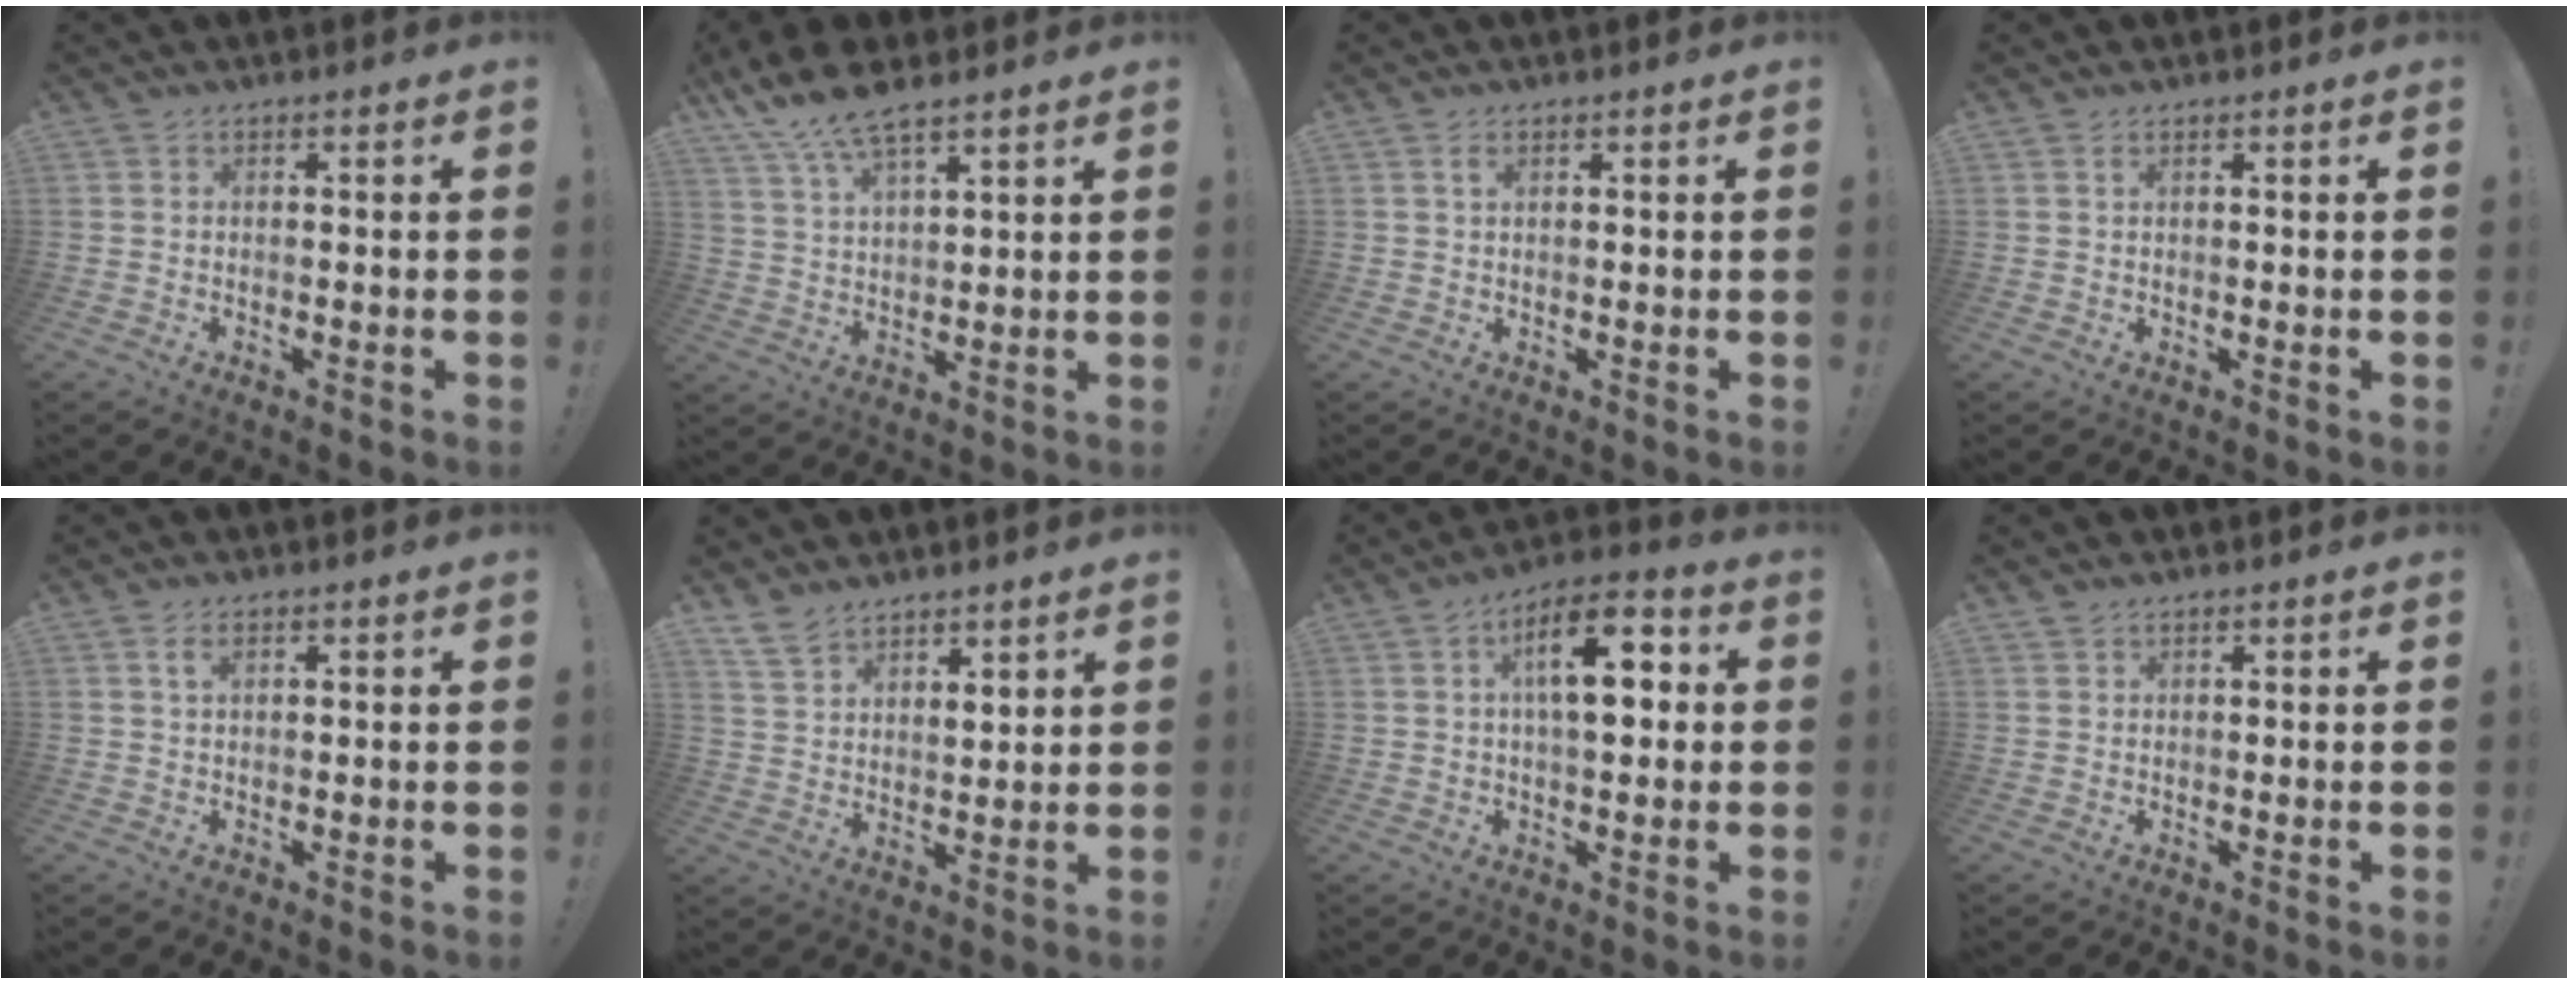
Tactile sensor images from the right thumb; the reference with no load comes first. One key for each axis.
{"total": 9.3, "fx": 7.5, "fy": 2.2, "fz": 5.1, "tx": -0.105, "ty": -0.035, "tz": 0.141}
{"total": 1.5, "fx": 0.7, "fy": 0.6, "fz": 1.2, "tx": -0.017, "ty": -0.002, "tz": 0.010}
{"total": 0.8, "fx": 0.4, "fy": 0.2, "fz": 0.7, "tx": -0.015, "ty": 0.001, "tz": 0.007}
{"total": 2.4, "fx": 1.1, "fy": 1.0, "fz": 1.8, "tx": -0.031, "ty": -0.002, "tz": 0.017}
{"total": 7.7, "fx": 6.6, "fy": 3.2, "fz": 2.1, "tx": -0.059, "ty": -0.036, "tz": 0.130}
{"total": 13.3, "fx": 2.9, "fy": 5.8, "fz": 11.6, "tx": -0.182, "ty": 0.011, "tz": 0.047}
{"total": 1.1, "fx": 0.9, "fy": 0.5, "fz": 0.4, "tx": -0.008, "ty": 0.000, "tz": 0.018}